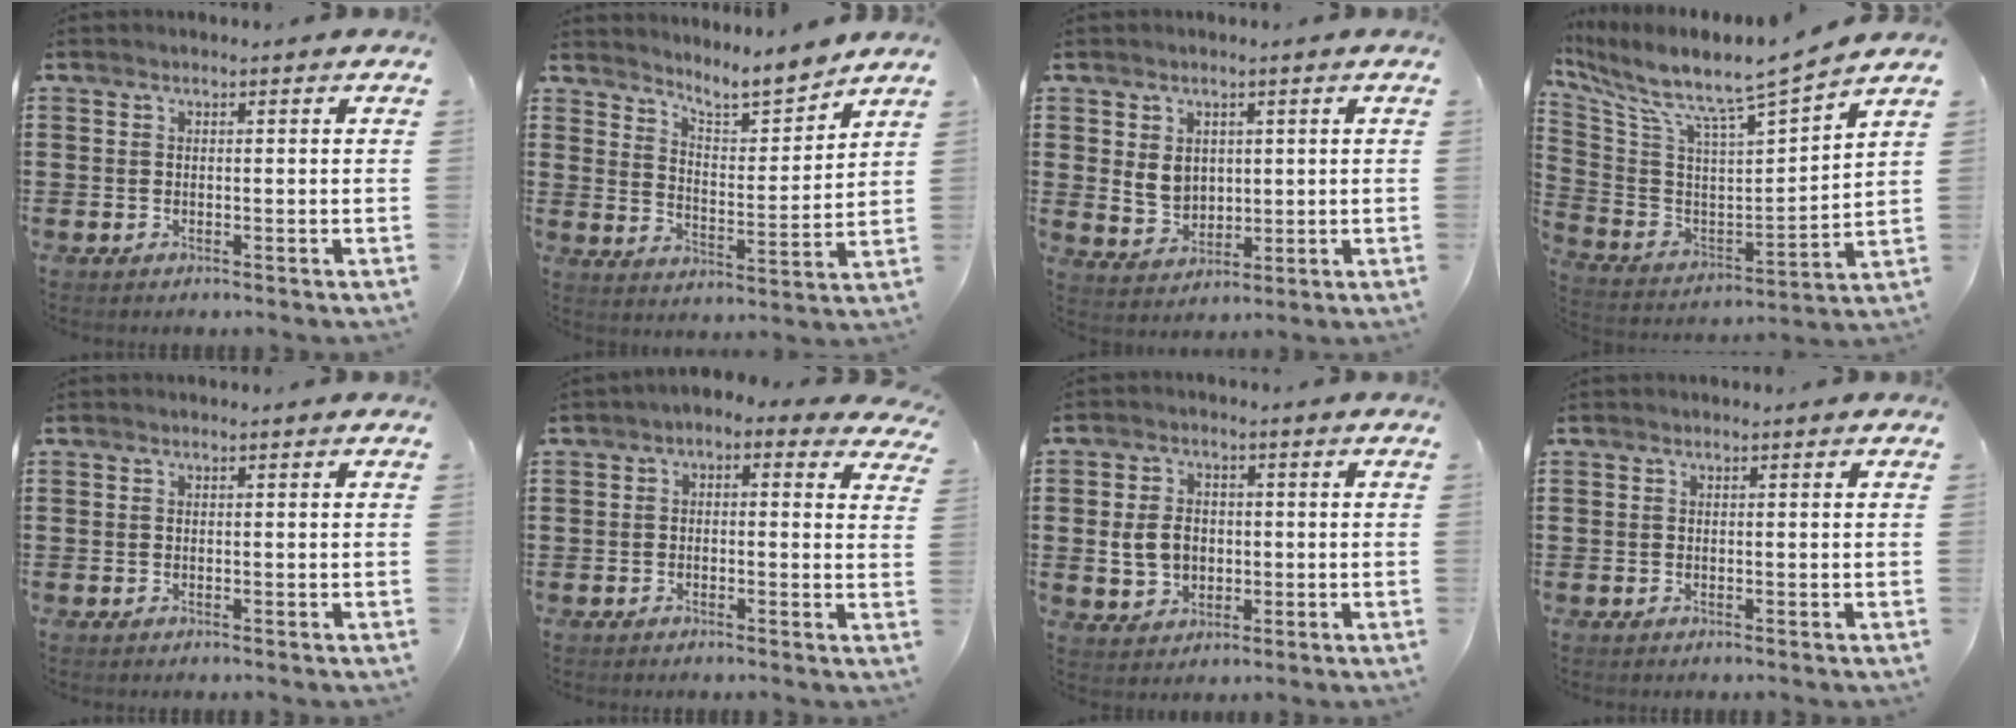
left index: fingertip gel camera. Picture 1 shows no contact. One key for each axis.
{"total": 6.4, "fx": 6.0, "fy": 0.8, "fz": 2.1, "tx": -0.051, "ty": -0.044, "tz": 0.101}
{"total": 4.3, "fx": 1.1, "fy": 3.6, "fz": 2.2, "tx": -0.046, "ty": 0.005, "tz": 0.018}
{"total": 7.9, "fx": 6.9, "fy": 0.4, "fz": 3.9, "tx": -0.112, "ty": -0.065, "tz": 0.106}
{"total": 0.0}
{"total": 1.4, "fx": -0.6, "fy": 0.7, "fz": 1.1, "tx": -0.025, "ty": 0.009, "tz": -0.016}
{"total": 5.3, "fx": -0.3, "fy": 4.2, "fz": 3.3, "tx": -0.078, "ty": 0.002, "tz": -0.012}
{"total": 0.0}